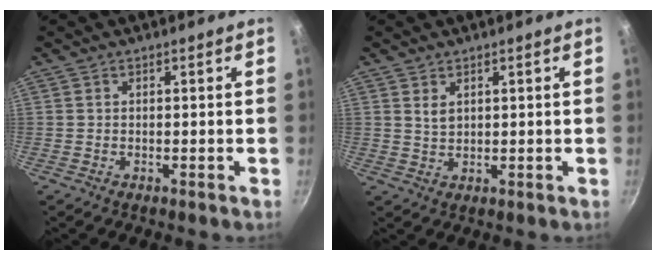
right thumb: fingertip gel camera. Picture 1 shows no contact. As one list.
[{"total": 2.3, "force": [1.2, 1.4, 1.4], "torque": [-0.022, -0.007, 0.026]}]